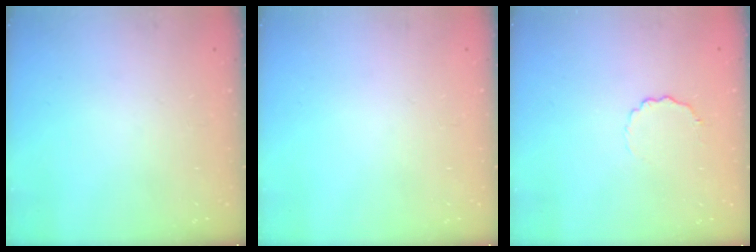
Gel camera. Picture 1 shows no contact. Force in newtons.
{"total": 0.0}
{"total": 3.8, "press": 3.7, "slide": 1.1}